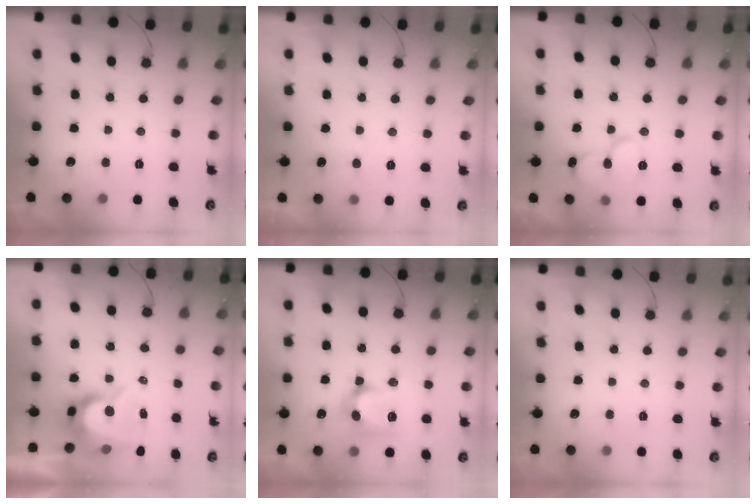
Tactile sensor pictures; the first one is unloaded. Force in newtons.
{"total": 5.3, "press": 5.3, "slide": 0.5}
{"total": 11.6, "press": 11.5, "slide": 1.3}
{"total": 8.9, "press": 8.9, "slide": 0.5}
{"total": 12.9, "press": 12.9, "slide": 0.5}
{"total": 0.0}